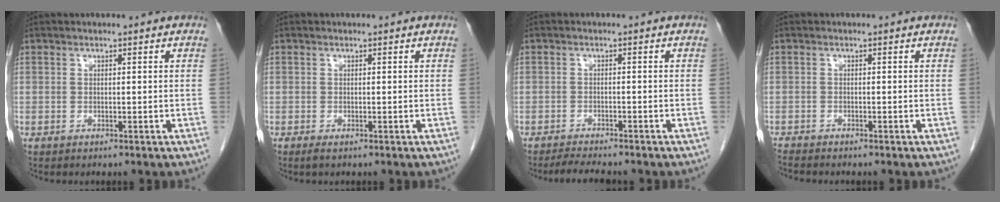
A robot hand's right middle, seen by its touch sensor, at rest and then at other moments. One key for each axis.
{"total": 0.5, "fx": -0.3, "fy": 0.0, "fz": 0.4, "tx": -0.007, "ty": -0.002, "tz": -0.002}
{"total": 4.3, "fx": -3.9, "fy": 0.4, "fz": 1.8, "tx": -0.030, "ty": -0.013, "tz": -0.062}
{"total": 1.9, "fx": -1.8, "fy": -0.4, "fz": 0.4, "tx": -0.010, "ty": -0.006, "tz": -0.033}